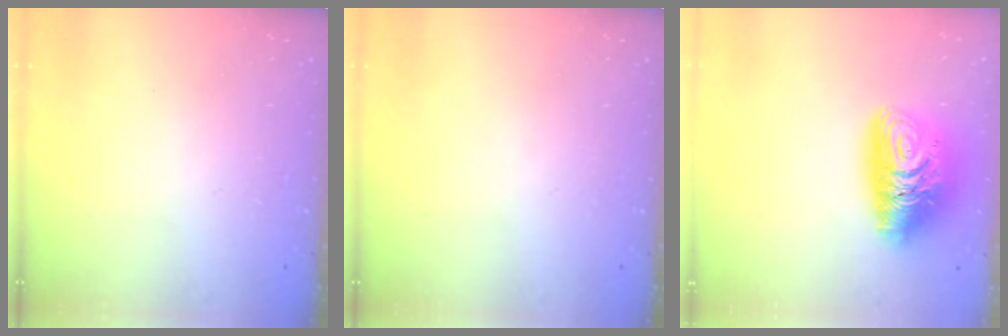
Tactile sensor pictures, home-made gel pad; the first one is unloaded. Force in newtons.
{"total": 0.0}
{"total": 15.4, "press": 15.3, "slide": 1.3}